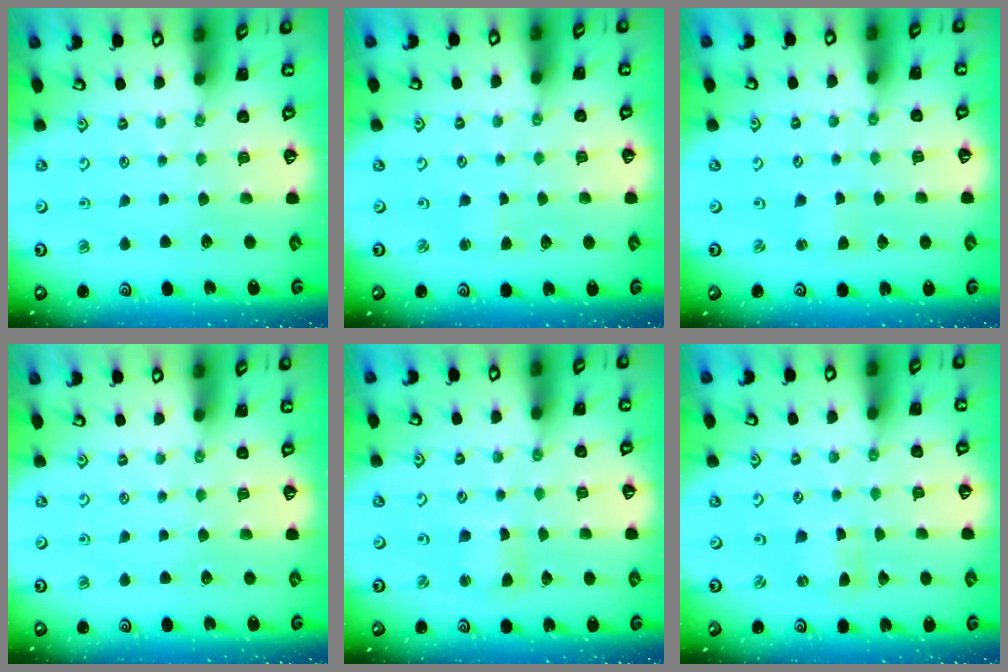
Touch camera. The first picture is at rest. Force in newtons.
{"total": 0.8, "press": 0.8, "slide": 0.2}
{"total": 1.6, "press": 1.6, "slide": 0.2}
{"total": 0.0}
{"total": 2.2, "press": 2.2, "slide": 0.4}
{"total": 0.0}